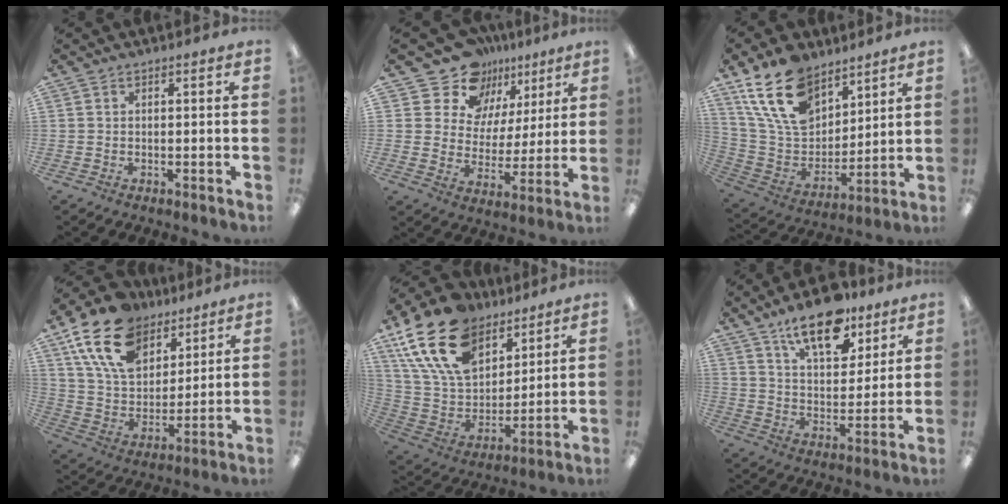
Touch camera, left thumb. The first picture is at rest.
{"total": 14.9, "force": [10.8, 9.9, 3.0], "torque": [-0.062, -0.081, 0.202]}
{"total": 18.9, "force": [12.1, 11.1, 9.4], "torque": [-0.199, -0.049, 0.228]}
{"total": 18.8, "force": [11.4, 11.6, 9.3], "torque": [-0.179, -0.043, 0.214]}
{"total": 21.6, "force": [12.6, 13.2, 11.4], "torque": [-0.241, -0.053, 0.236]}
{"total": 16.1, "force": [11.4, 7.2, 8.7], "torque": [-0.128, -0.060, 0.195]}